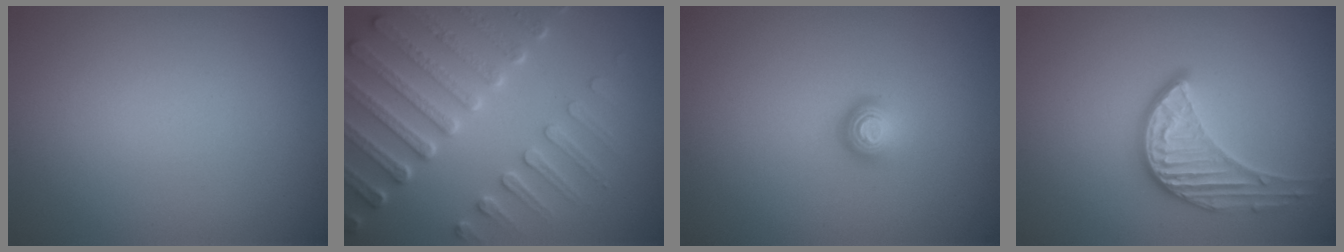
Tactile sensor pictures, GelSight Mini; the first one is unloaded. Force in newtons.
{"total": 6.8, "press": 5.4, "slide": 4.1}
{"total": 1.6, "press": 1.1, "slide": 1.1}
{"total": 3.3, "press": 3.1, "slide": 1.2}